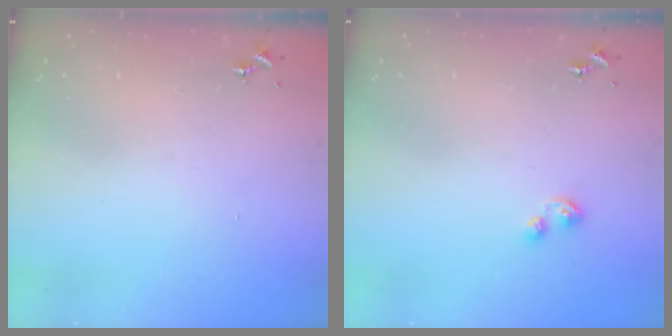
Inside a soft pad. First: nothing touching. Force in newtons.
{"total": 2.9, "press": 2.9, "slide": 0.4}